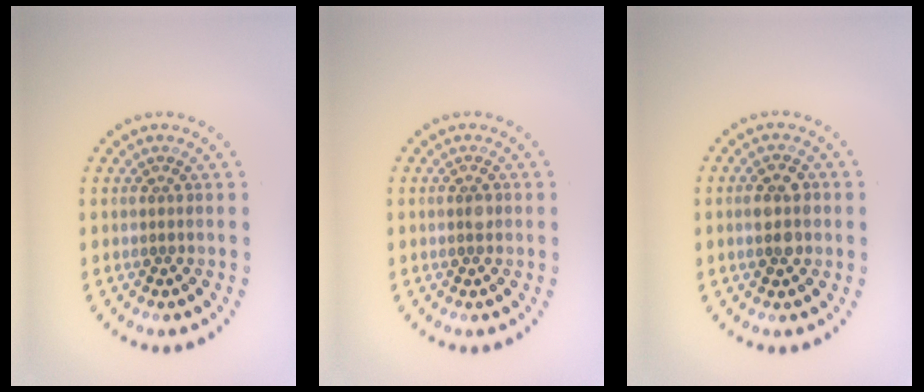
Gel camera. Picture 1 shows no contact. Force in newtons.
{"total": 0.9, "press": 0.9, "slide": 0.0}
{"total": 2.9, "press": 2.9, "slide": 0.1}